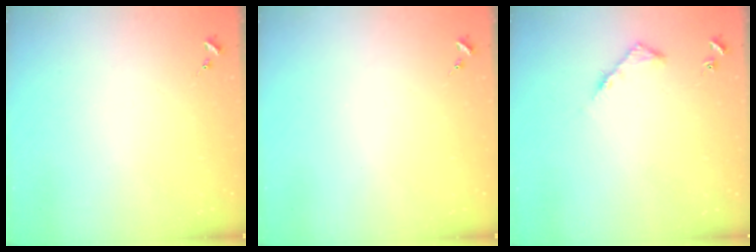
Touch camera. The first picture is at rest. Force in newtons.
{"total": 0.0}
{"total": 4.3, "press": 4.3, "slide": 0.4}